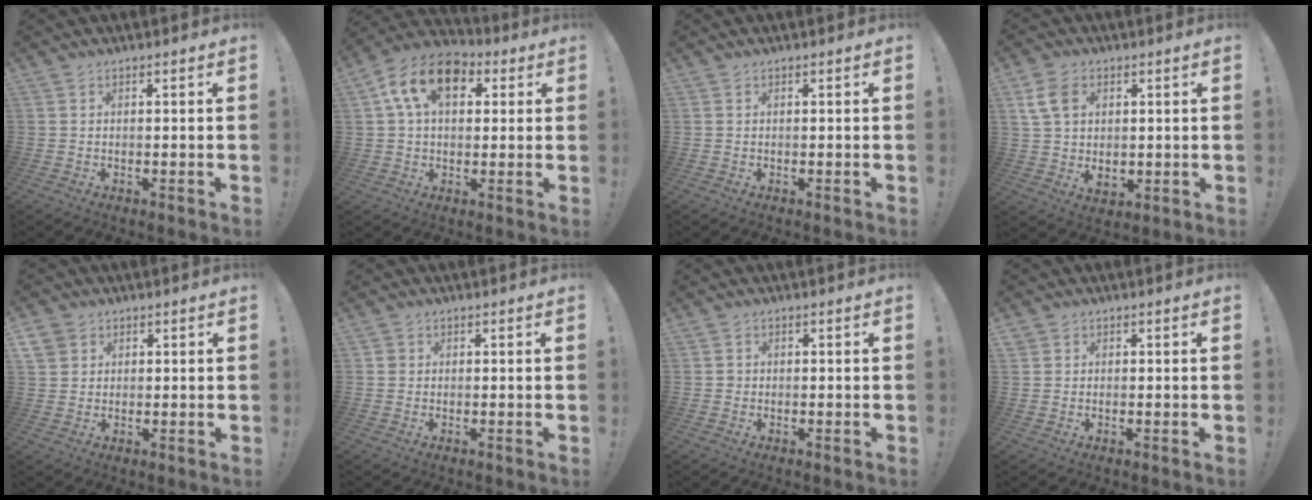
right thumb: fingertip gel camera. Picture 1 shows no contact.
{"total": 14.3, "force": [5.0, 9.2, 9.7], "torque": [-0.160, 0.003, 0.094]}
{"total": 0.0}
{"total": 9.4, "force": [3.6, 7.1, 5.1], "torque": [-0.101, -0.004, 0.072]}
{"total": 4.3, "force": [2.4, 3.5, 0.7], "torque": [-0.009, -0.006, 0.045]}
{"total": 1.1, "force": [0.3, 1.1, 0.2], "torque": [-0.007, 0.005, 0.007]}
{"total": 1.0, "force": [-0.1, 0.9, 0.2], "torque": [-0.008, 0.005, -0.002]}
{"total": 1.3, "force": [0.8, 1.1, 0.0], "torque": [0.007, -0.001, 0.013]}